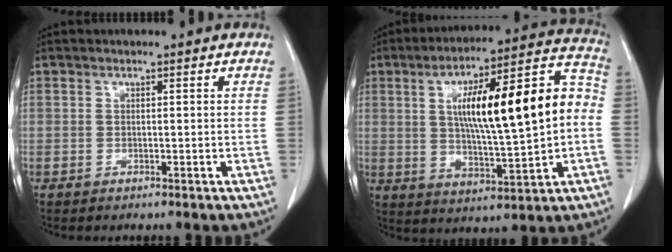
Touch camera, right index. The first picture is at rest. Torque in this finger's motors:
{"motor_torque": [2.14, 0.00, 0.56, 0.21]}